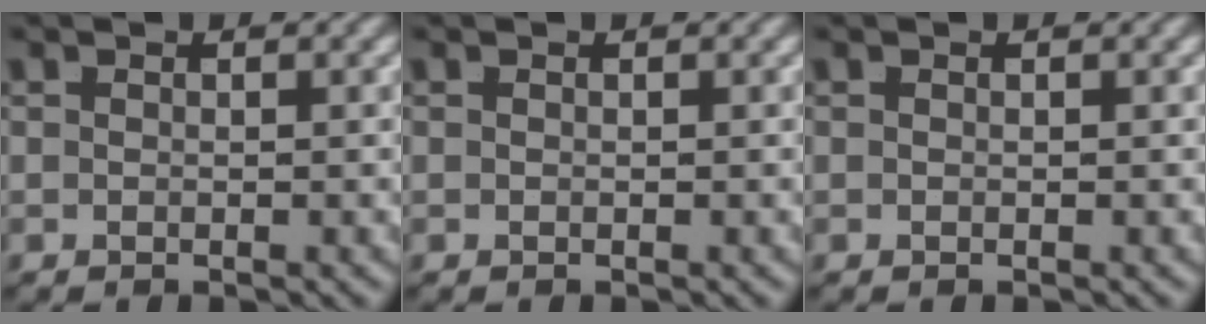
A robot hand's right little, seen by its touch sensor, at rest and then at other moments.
{"total": 0.0}
{"total": 0.0}